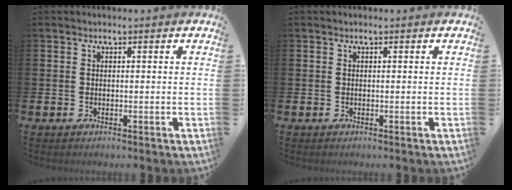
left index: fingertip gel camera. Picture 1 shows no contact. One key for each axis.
{"total": 0.0}